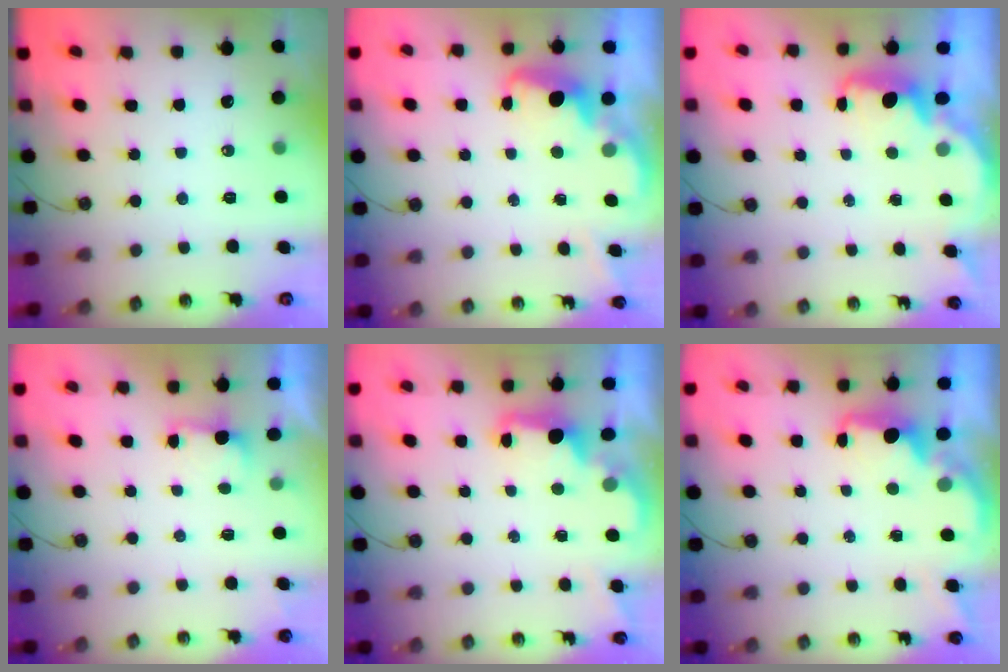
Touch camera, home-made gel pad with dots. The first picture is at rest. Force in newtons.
{"total": 2.7, "press": 2.6, "slide": 0.8}
{"total": 2.3, "press": 2.2, "slide": 0.6}
{"total": 2.2, "press": 2.0, "slide": 0.9}
{"total": 2.3, "press": 2.2, "slide": 0.8}
{"total": 2.1, "press": 1.9, "slide": 0.8}